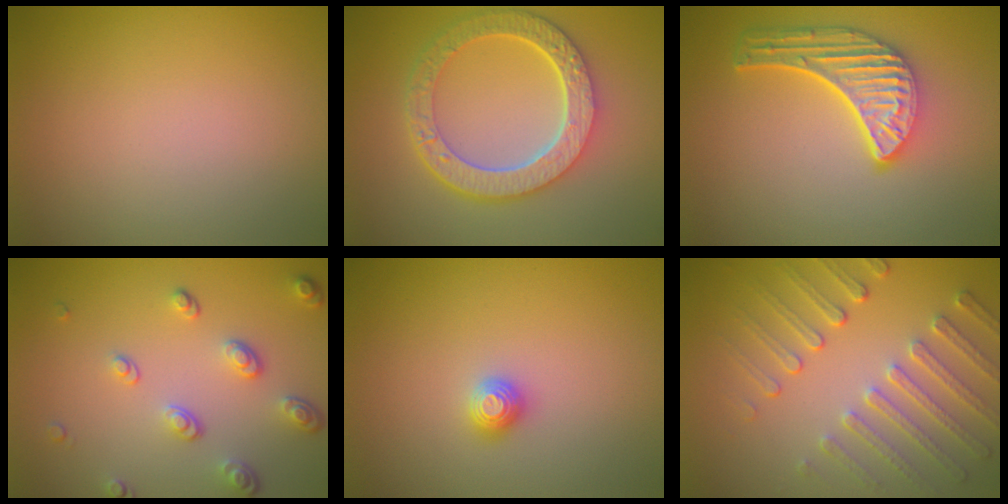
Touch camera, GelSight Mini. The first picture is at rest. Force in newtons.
{"total": 6.7, "press": 5.1, "slide": 4.4}
{"total": 5.2, "press": 4.0, "slide": 3.3}
{"total": 3.3, "press": 2.5, "slide": 2.1}
{"total": 1.2, "press": 1.1, "slide": 0.3}
{"total": 5.0, "press": 3.8, "slide": 3.3}